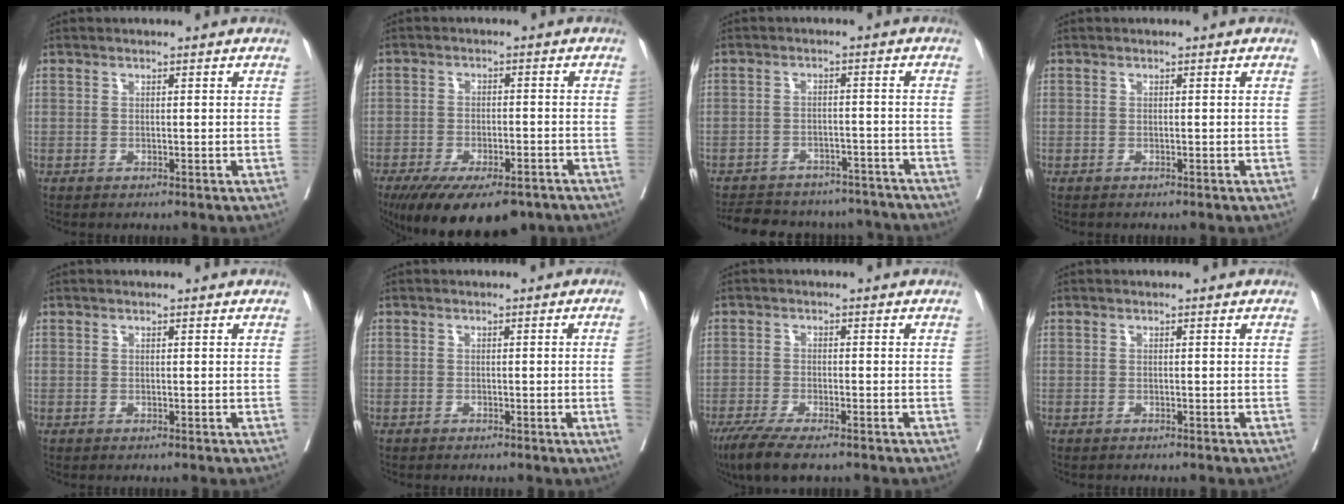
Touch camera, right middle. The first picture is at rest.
{"total": 15.0, "force": [-11.1, 5.3, 8.6], "torque": [-0.141, -0.021, -0.161]}
{"total": 17.0, "force": [-15.2, 6.2, 4.4], "torque": [-0.107, 0.010, -0.194]}
{"total": 0.0}
{"total": 0.0}
{"total": 2.1, "force": [-0.4, -0.9, 1.8], "torque": [-0.020, -0.001, -0.006]}
{"total": 8.0, "force": [-5.9, 1.6, 5.1], "torque": [-0.083, -0.018, -0.098]}
{"total": 0.5, "force": [-0.5, 0.2, 0.1], "torque": [-0.005, -0.001, -0.012]}